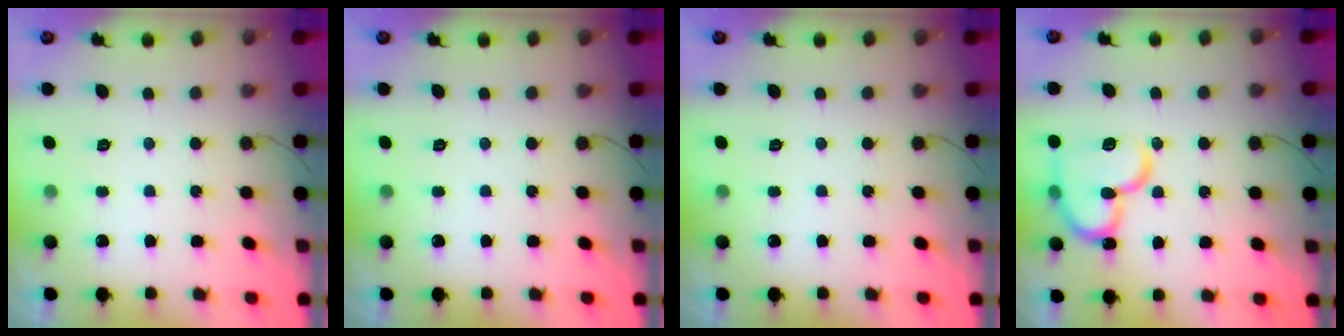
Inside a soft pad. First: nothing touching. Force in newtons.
{"total": 0.0}
{"total": 0.0}
{"total": 16.6, "press": 16.5, "slide": 2.3}